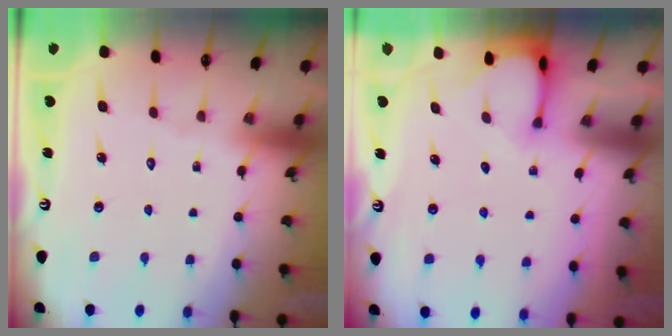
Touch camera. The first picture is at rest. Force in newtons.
{"total": 3.0, "press": 3.0, "slide": 0.5}